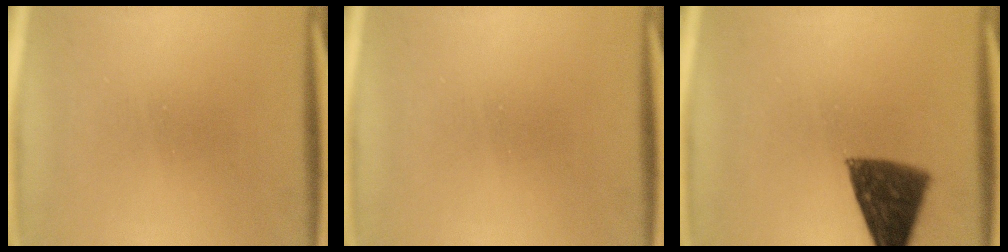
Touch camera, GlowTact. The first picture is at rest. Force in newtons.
{"total": 0.0}
{"total": 10.4}